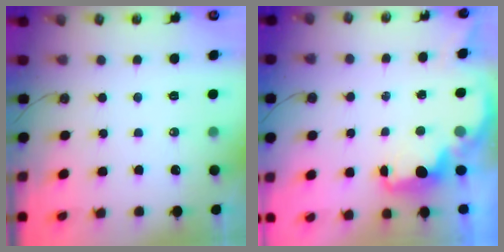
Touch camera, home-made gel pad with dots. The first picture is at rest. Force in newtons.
{"total": 2.2, "press": 2.0, "slide": 0.8}